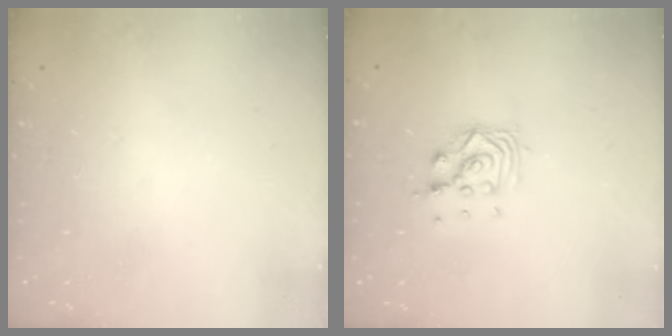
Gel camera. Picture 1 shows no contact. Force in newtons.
{"total": 7.8, "press": 7.8, "slide": 0.6}